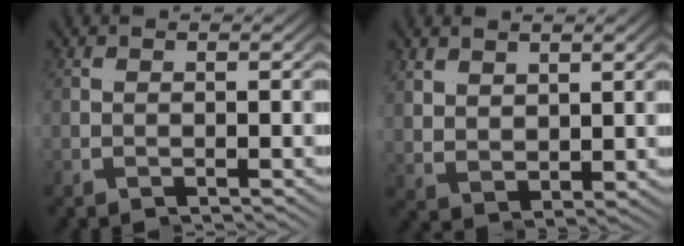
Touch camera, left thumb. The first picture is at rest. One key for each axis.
{"total": 1.8, "fx": 1.7, "fy": -0.4, "fz": -0.4, "tx": 0.008, "ty": 0.006, "tz": 0.030}